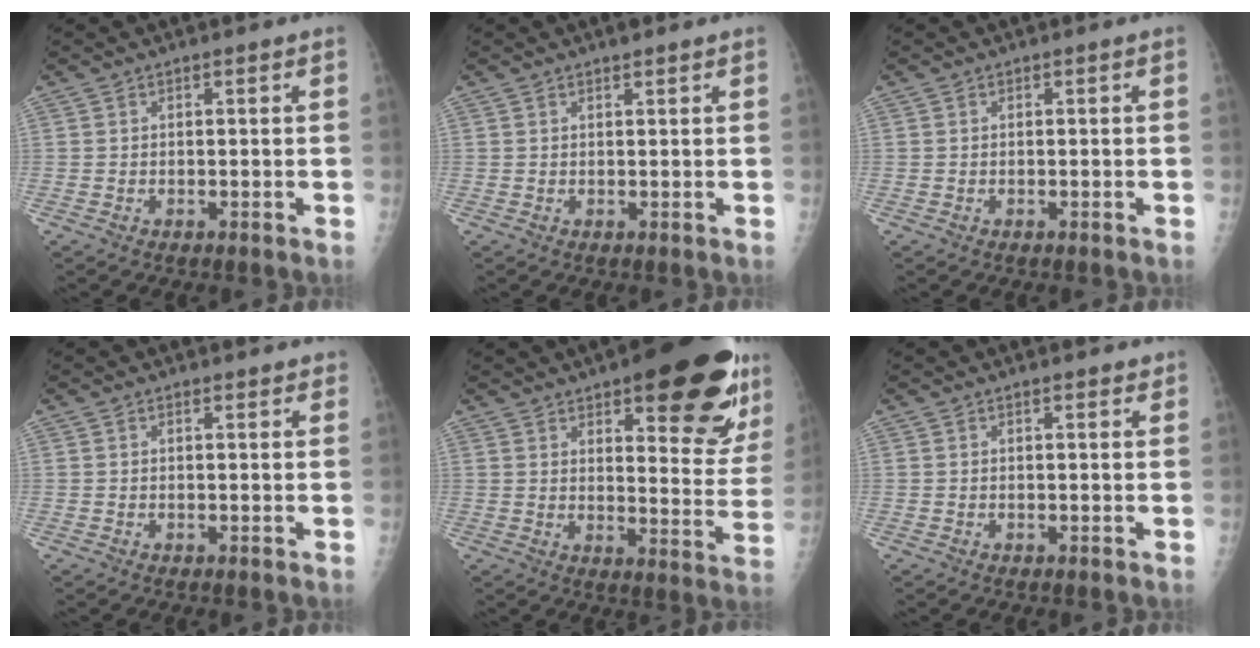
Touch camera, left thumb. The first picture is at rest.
{"total": 1.3, "force": [1.1, 0.3, 0.7], "torque": [-0.010, -0.006, 0.017]}
{"total": 0.0}
{"total": 1.8, "force": [1.5, 0.6, 0.7], "torque": [0.003, -0.003, 0.018]}
{"total": 24.0, "force": [13.7, 7.6, 18.2], "torque": [-0.194, -0.063, 0.177]}
{"total": 2.2, "force": [1.8, 0.7, 1.2], "torque": [-0.004, -0.004, 0.021]}